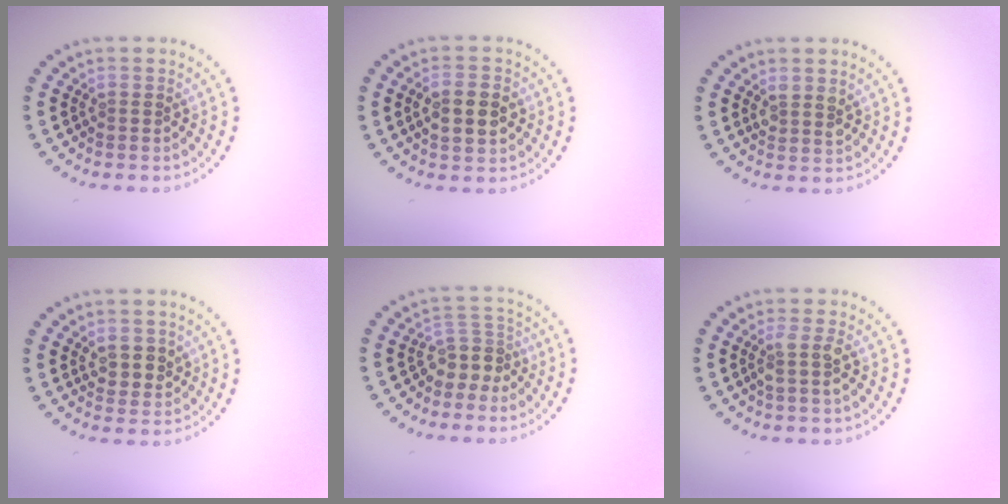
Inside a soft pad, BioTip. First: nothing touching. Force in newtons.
{"total": 3.6, "press": 3.6, "slide": 0.0}
{"total": 1.7, "press": 1.5, "slide": 0.8}
{"total": 2.4, "press": 2.2, "slide": 0.9}
{"total": 2.8, "press": 2.1, "slide": 1.8}
{"total": 1.8, "press": 1.5, "slide": 1.0}